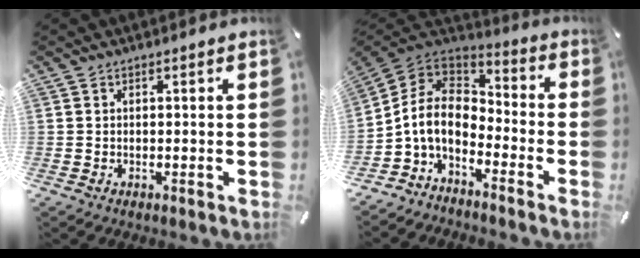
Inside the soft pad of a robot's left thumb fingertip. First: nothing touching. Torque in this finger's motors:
{"motor_torque": [-0.17, 1.36, 0.54, 0.31, 0.35]}